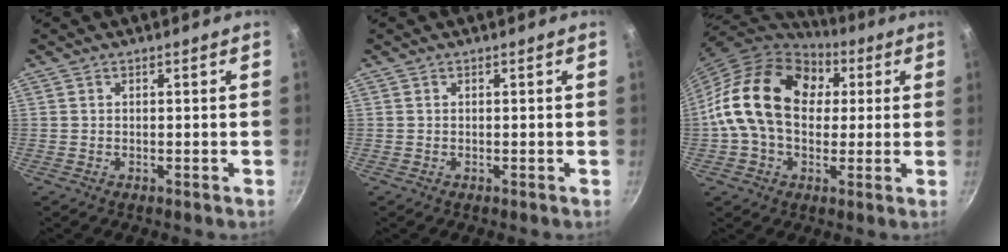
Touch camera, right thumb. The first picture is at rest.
{"total": 0.0}
{"total": 20.7, "force": [3.2, 14.8, 14.2], "torque": [-0.230, 0.029, 0.041]}